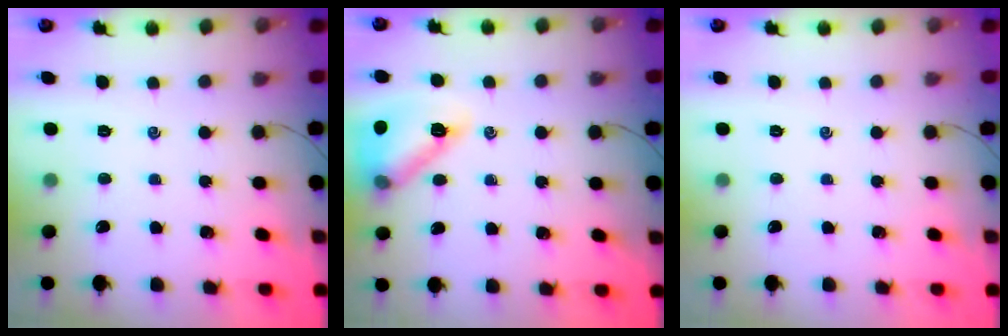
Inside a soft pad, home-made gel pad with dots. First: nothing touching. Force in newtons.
{"total": 14.5, "press": 14.4, "slide": 1.7}
{"total": 0.0}